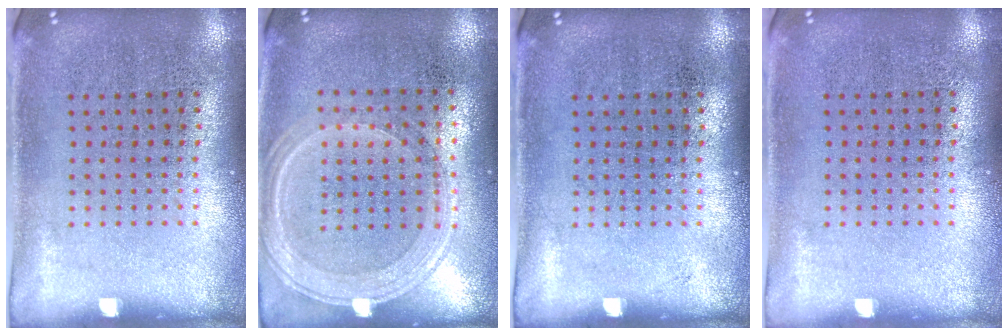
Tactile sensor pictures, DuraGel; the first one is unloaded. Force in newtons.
{"total": 1.3, "press": 1.2, "slide": 0.3}
{"total": 0.0}
{"total": 0.0}